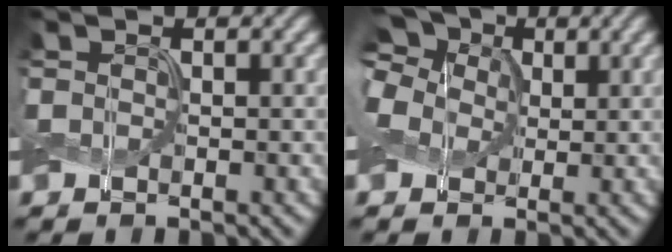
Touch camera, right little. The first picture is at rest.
{"total": 8.9, "force": [3.7, 6.4, 5.0], "torque": [-0.100, 0.033, 0.028]}